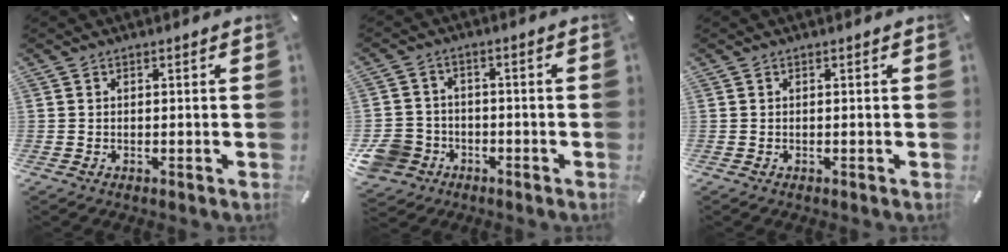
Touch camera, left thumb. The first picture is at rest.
{"total": 8.2, "force": [-3.5, 7.0, 2.3], "torque": [-0.076, 0.026, -0.067]}
{"total": 0.0}